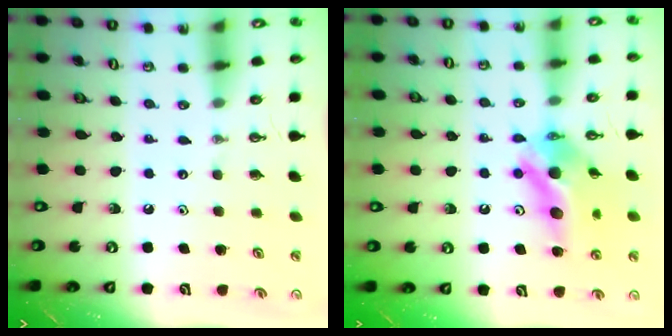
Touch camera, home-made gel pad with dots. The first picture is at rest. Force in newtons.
{"total": 12.8, "press": 12.4, "slide": 3.0}